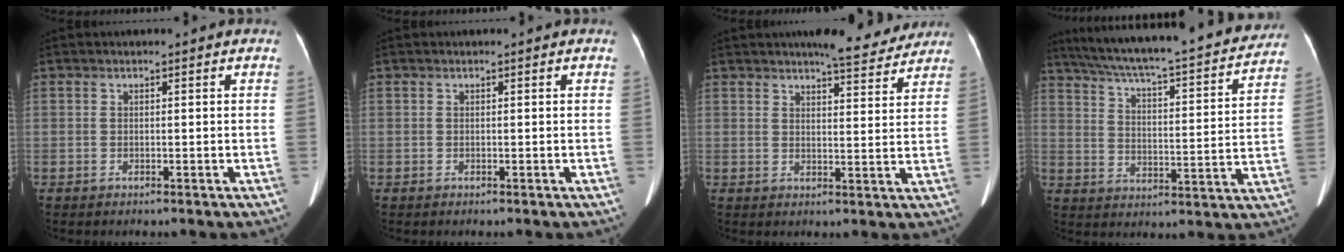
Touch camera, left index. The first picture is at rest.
{"total": 0.0}
{"total": 8.1, "force": [7.3, 1.4, 3.1], "torque": [-0.039, -0.001, 0.087]}
{"total": 26.5, "force": [23.5, 3.0, 12.0], "torque": [-0.199, -0.019, 0.316]}